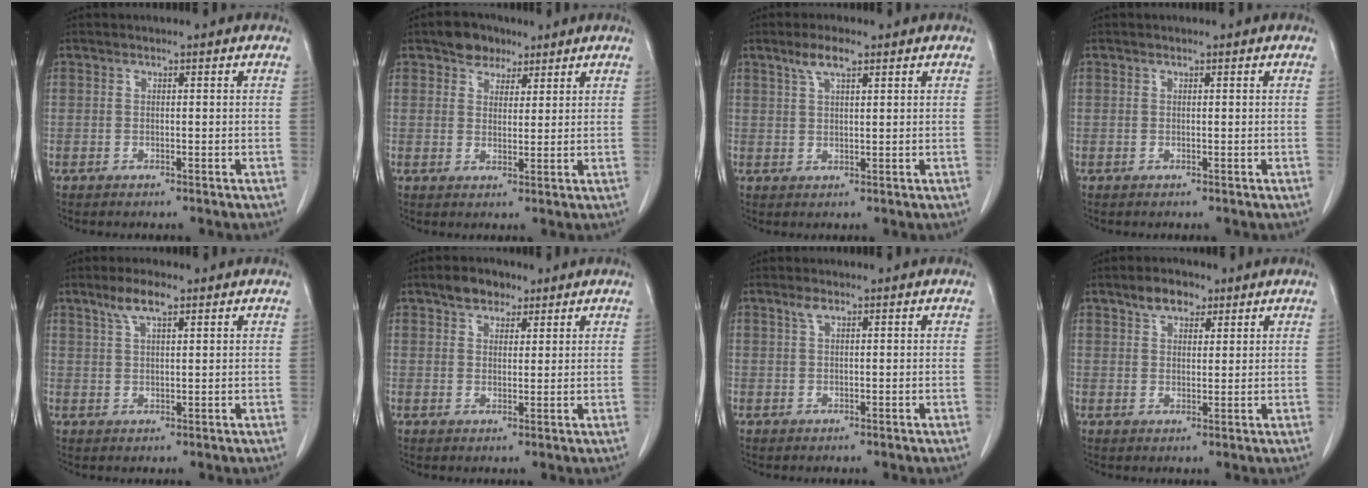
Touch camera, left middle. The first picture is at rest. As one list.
[{"total": 4.5, "force": [3.1, 2.9, 1.4], "torque": [-0.025, 0.010, 0.054]}, {"total": 3.8, "force": [2.4, 0.8, 2.7], "torque": [-0.060, 0.007, 0.048]}, {"total": 0.0}, {"total": 4.4, "force": [2.9, 0.9, 3.2], "torque": [-0.069, 0.007, 0.056]}, {"total": 4.4, "force": [3.0, 2.6, 1.9], "torque": [-0.033, 0.011, 0.053]}, {"total": 1.2, "force": [0.8, 0.4, 0.9], "torque": [-0.020, 0.006, 0.016]}, {"total": 4.5, "force": [3.0, 2.4, 2.4], "torque": [-0.043, 0.011, 0.053]}]